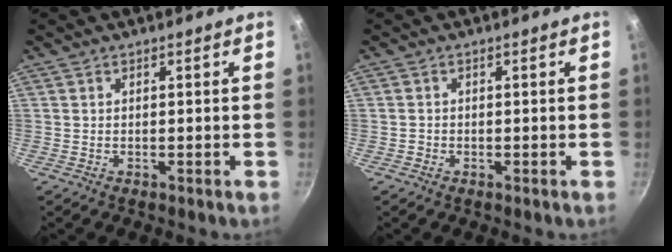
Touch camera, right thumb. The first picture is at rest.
{"total": 0.5, "force": [-0.3, 0.5, 0.0], "torque": [0.001, 0.002, -0.005]}